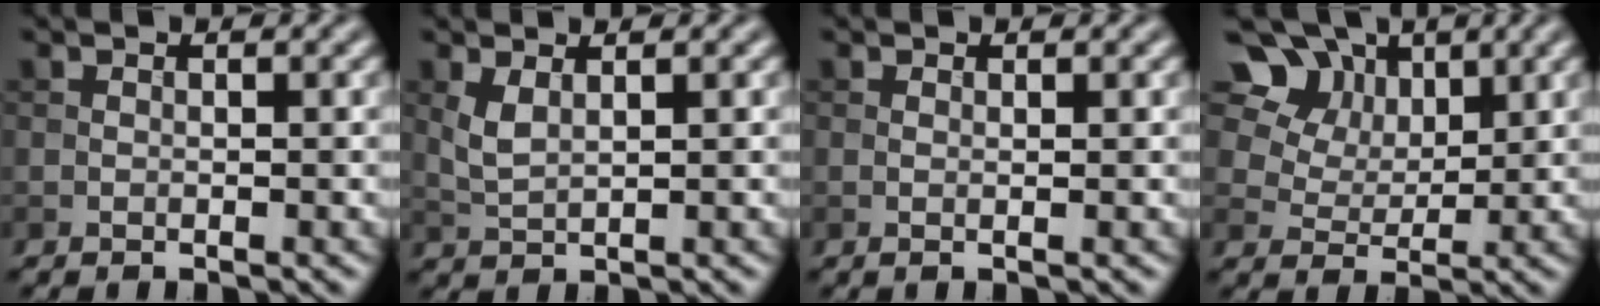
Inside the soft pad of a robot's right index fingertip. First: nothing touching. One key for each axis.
{"total": 2.0, "fx": 0.9, "fy": 0.8, "fz": 1.6, "tx": -0.043, "ty": -0.001, "tz": 0.023}
{"total": 0.5, "fx": 0.1, "fy": 0.0, "fz": 0.5, "tx": -0.009, "ty": 0.000, "tz": 0.000}
{"total": 13.2, "fx": 7.3, "fy": 9.0, "fz": 6.4, "tx": -0.146, "ty": 0.024, "tz": 0.139}